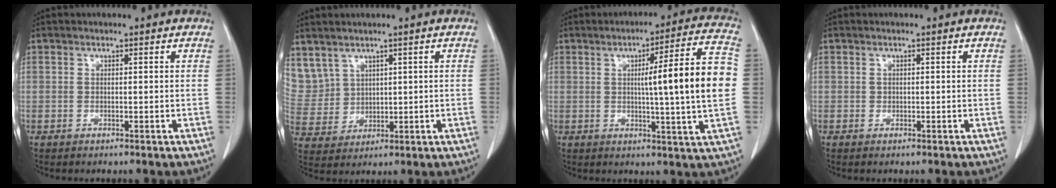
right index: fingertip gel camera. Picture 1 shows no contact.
{"total": 9.6, "force": [5.4, 7.7, 2.3], "torque": [-0.085, 0.028, 0.141]}
{"total": 14.1, "force": [0.5, -0.8, 14.0], "torque": [-0.199, 0.009, 0.003]}
{"total": 0.0}